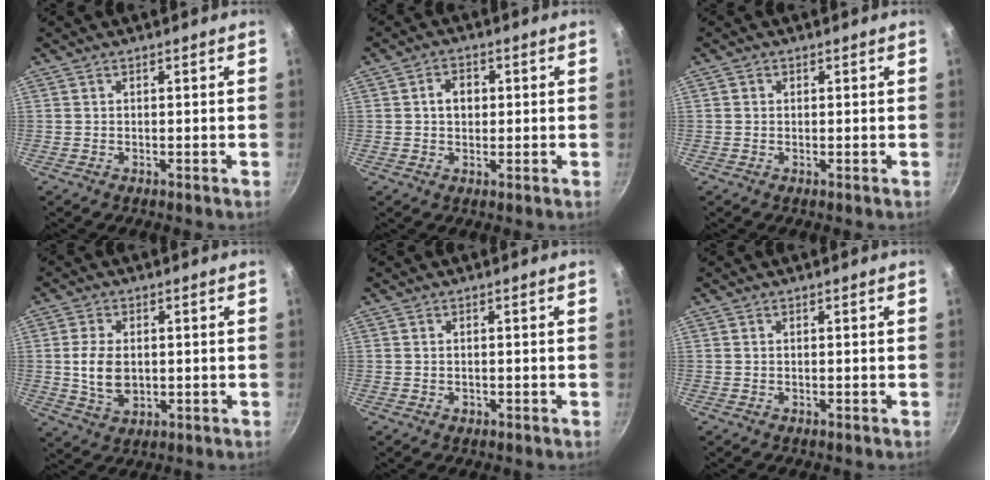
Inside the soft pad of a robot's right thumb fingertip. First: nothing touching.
{"total": 4.1, "force": [0.5, 3.2, 2.5], "torque": [-0.021, 0.008, 0.004]}
{"total": 1.0, "force": [0.2, 0.9, 0.3], "torque": [-0.002, 0.002, 0.000]}
{"total": 7.7, "force": [0.3, 5.1, 5.9], "torque": [-0.107, -0.004, 0.009]}
{"total": 0.8, "force": [-0.2, 0.7, 0.5], "torque": [-0.005, 0.000, -0.004]}
{"total": 0.0}